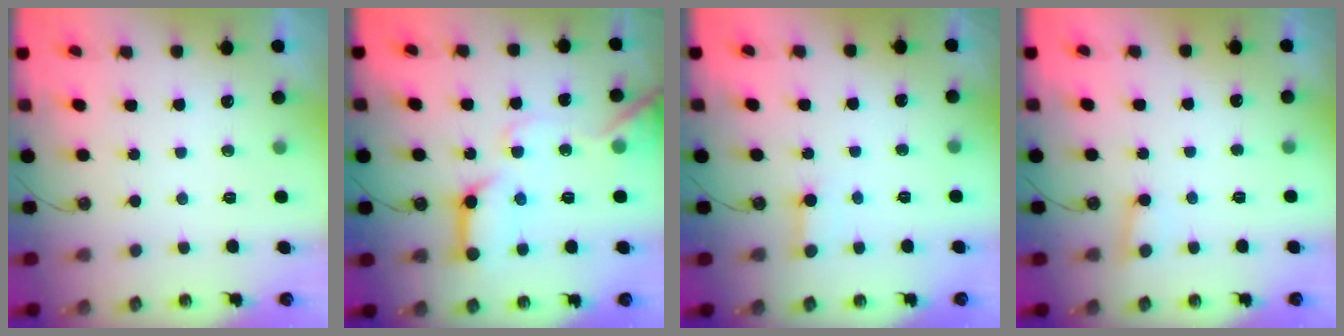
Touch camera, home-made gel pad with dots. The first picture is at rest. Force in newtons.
{"total": 14.3, "press": 14.1, "slide": 1.8}
{"total": 2.3, "press": 2.3, "slide": 0.2}
{"total": 3.9, "press": 3.8, "slide": 0.4}